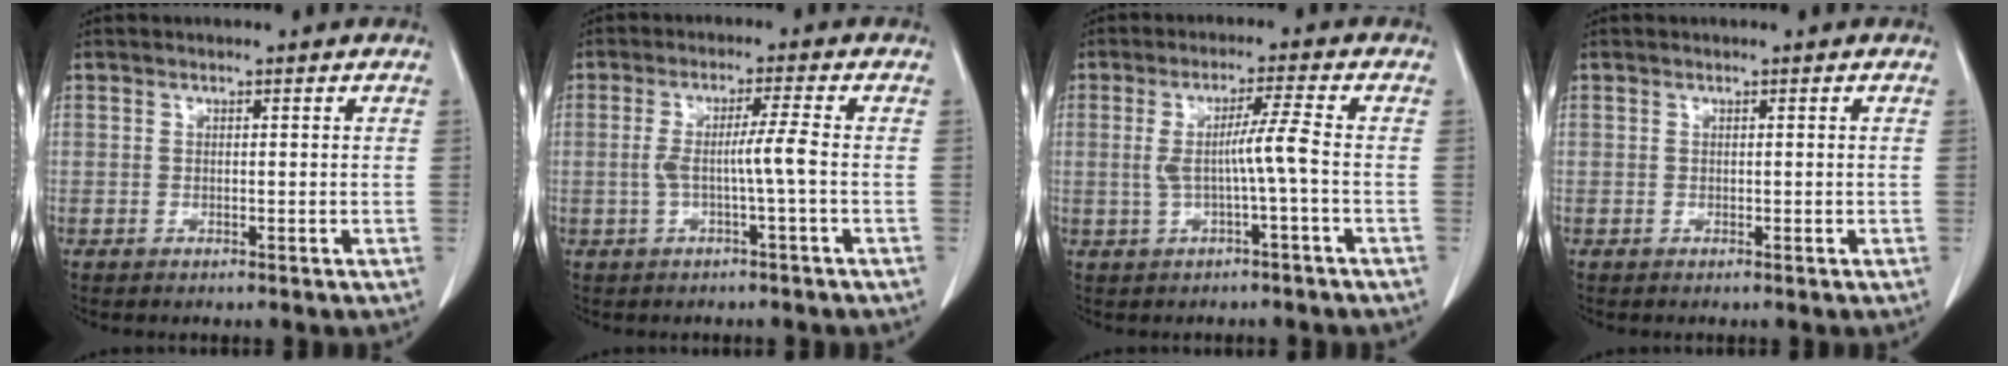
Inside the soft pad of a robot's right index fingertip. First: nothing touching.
{"total": 4.5, "force": [-0.8, -0.7, 4.4], "torque": [-0.083, 0.006, -0.012]}
{"total": 5.1, "force": [-0.6, -0.9, 5.0], "torque": [-0.093, 0.007, -0.008]}
{"total": 0.0}